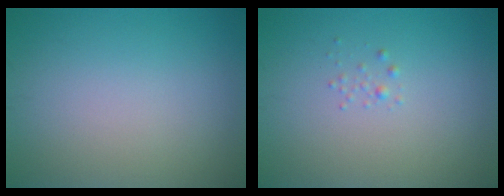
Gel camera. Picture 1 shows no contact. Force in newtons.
{"total": 0.6, "press": 0.6, "slide": 0.0}